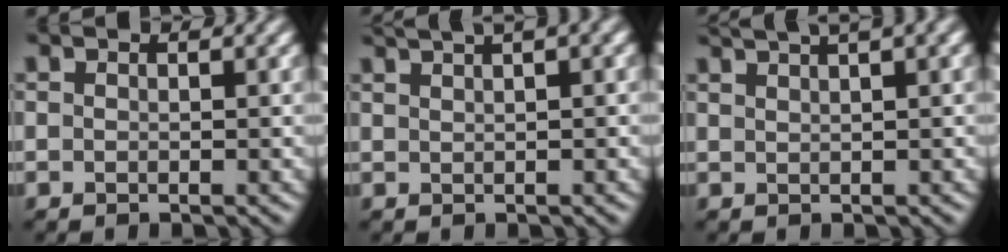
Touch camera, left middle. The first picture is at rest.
{"total": 4.8, "force": [3.3, 1.5, 3.1], "torque": [-0.052, 0.031, 0.043]}
{"total": 4.7, "force": [3.6, 0.8, 2.9], "torque": [-0.049, 0.026, 0.047]}